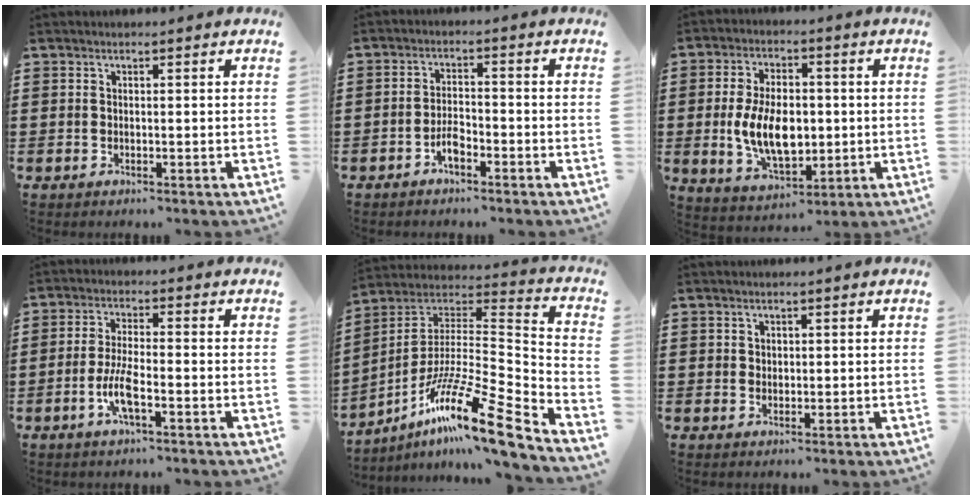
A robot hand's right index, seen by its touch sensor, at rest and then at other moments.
{"total": 3.2, "force": [-2.1, 1.2, 2.1], "torque": [-0.049, 0.001, -0.042]}
{"total": 10.0, "force": [-0.8, 6.0, 8.0], "torque": [-0.169, 0.004, -0.019]}
{"total": 5.3, "force": [-2.2, 1.1, 4.7], "torque": [-0.107, -0.010, -0.045]}
{"total": 16.3, "force": [-10.4, 2.4, 12.3], "torque": [-0.226, 0.007, -0.192]}
{"total": 2.5, "force": [0.7, 2.3, 0.7], "torque": [-0.023, 0.011, 0.010]}